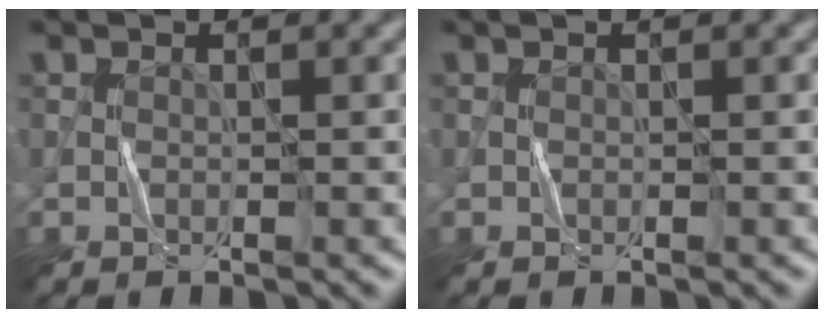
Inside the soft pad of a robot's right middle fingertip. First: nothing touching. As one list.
[{"total": 0.0}]